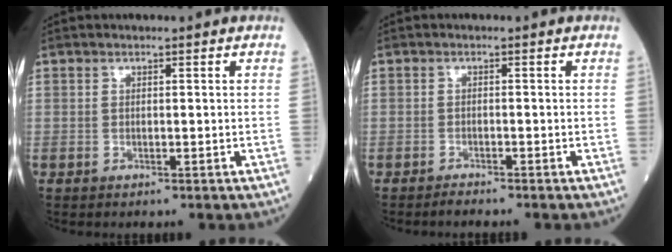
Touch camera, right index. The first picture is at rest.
{"total": 1.3, "force": [-1.2, -0.2, 0.3], "torque": [-0.008, -0.003, -0.023]}